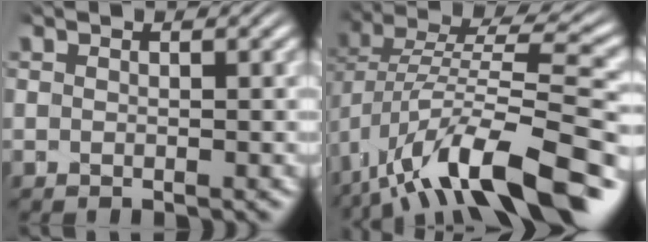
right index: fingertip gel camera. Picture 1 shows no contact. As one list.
[{"total": 9.5, "force": [-2.0, 4.5, 8.0], "torque": [-0.138, -0.012, -0.020]}]